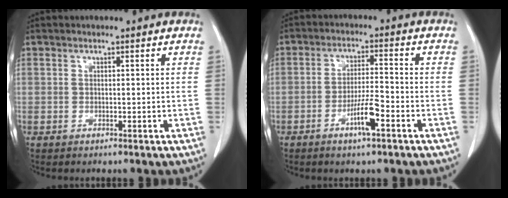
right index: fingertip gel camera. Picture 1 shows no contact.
{"total": 5.6, "force": [-2.9, 0.6, 4.8], "torque": [-0.092, -0.001, -0.052]}